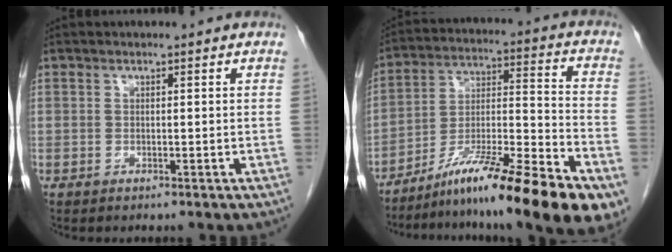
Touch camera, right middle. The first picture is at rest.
{"total": 20.3, "force": [-14.3, 0.5, 14.4], "torque": [-0.197, -0.010, -0.242]}